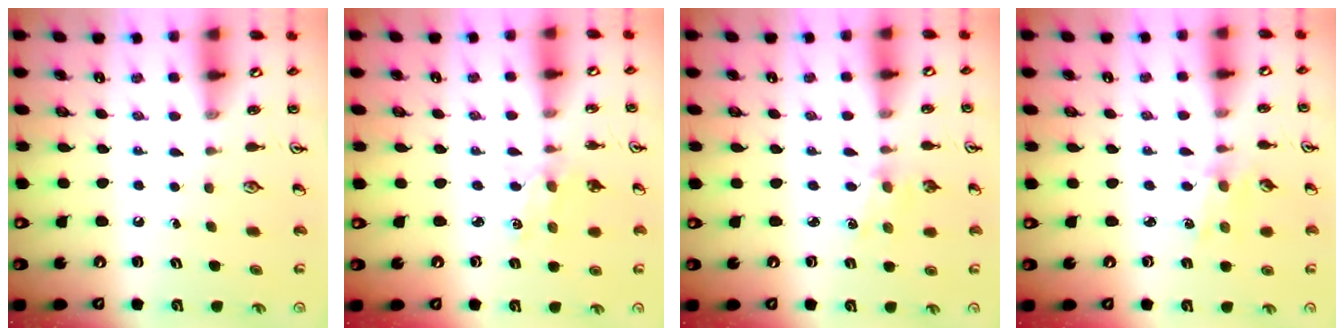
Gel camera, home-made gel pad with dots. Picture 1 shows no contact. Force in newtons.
{"total": 1.1, "press": 1.1, "slide": 0.3}
{"total": 1.9, "press": 1.8, "slide": 0.3}
{"total": 1.3, "press": 1.3, "slide": 0.2}